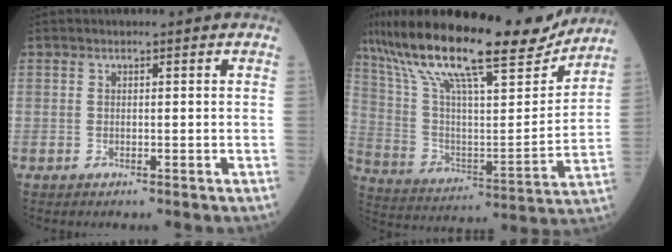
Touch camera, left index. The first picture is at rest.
{"total": 26.3, "force": [21.3, 4.6, 14.8], "torque": [-0.274, 0.003, 0.339]}